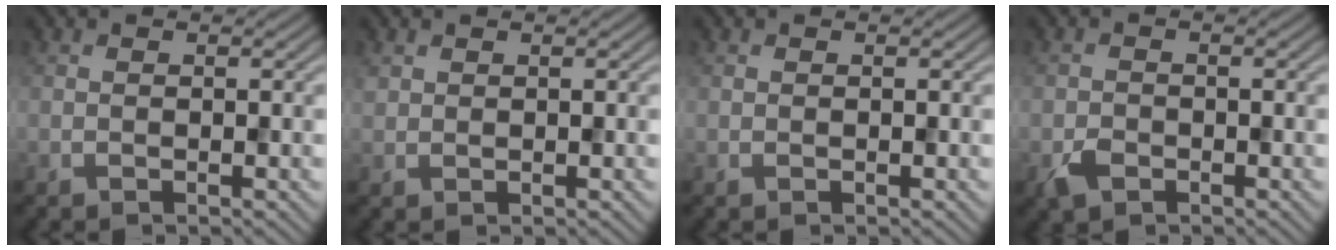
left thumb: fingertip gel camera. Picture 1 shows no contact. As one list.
[{"total": 1.0, "force": [0.8, 0.6, 0.2], "torque": [-0.006, -0.001, 0.018]}, {"total": 0.0}, {"total": 2.2, "force": [-1.3, 1.5, 1.1], "torque": [-0.024, -0.004, -0.027]}]